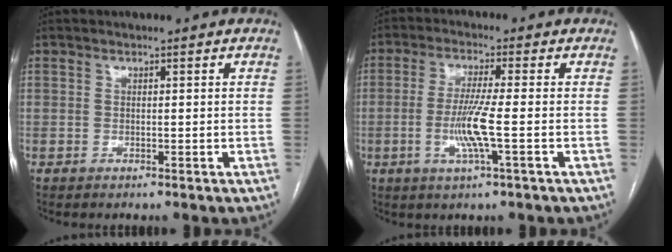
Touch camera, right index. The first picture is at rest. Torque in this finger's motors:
{"motor_torque": [0.43, -0.30, 0.31, 0.19]}